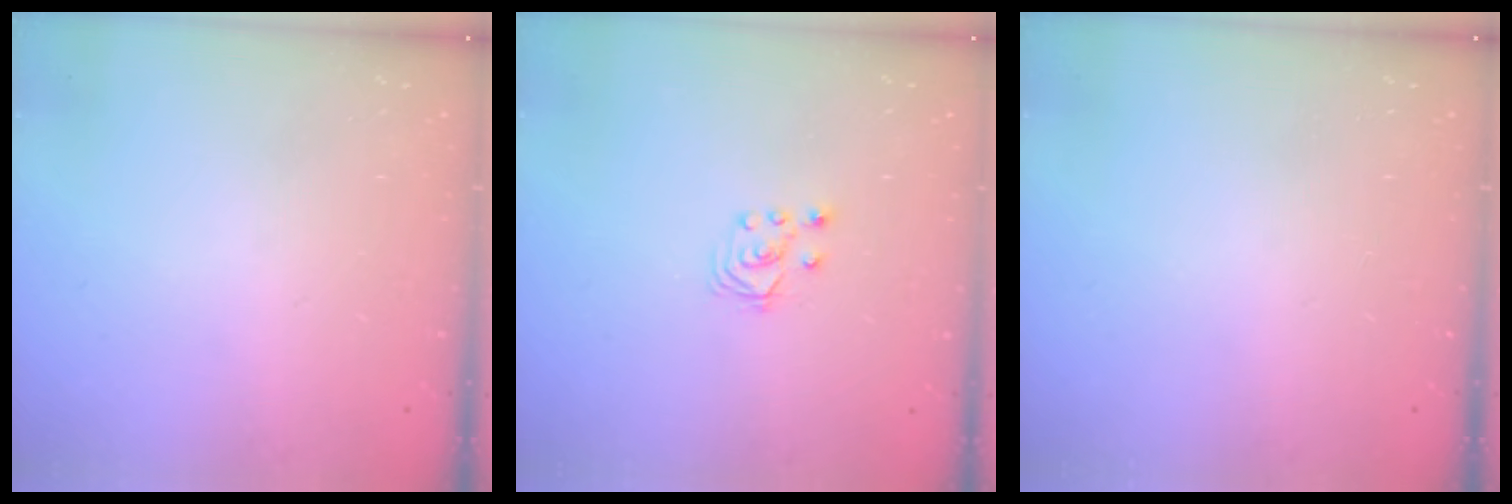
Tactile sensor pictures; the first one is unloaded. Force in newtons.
{"total": 2.8, "press": 2.7, "slide": 0.7}
{"total": 0.0}